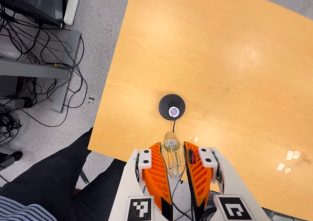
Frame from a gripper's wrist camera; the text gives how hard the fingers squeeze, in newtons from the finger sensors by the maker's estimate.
{"total": 20.1, "left": 25.0, "right": 15.2}